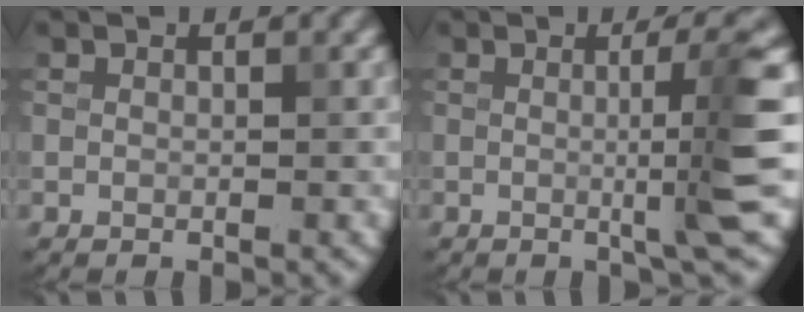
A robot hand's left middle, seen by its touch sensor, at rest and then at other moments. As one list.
[{"total": 5.4, "force": [0.0, 0.4, 5.4], "torque": [-0.081, -0.003, -0.004]}]